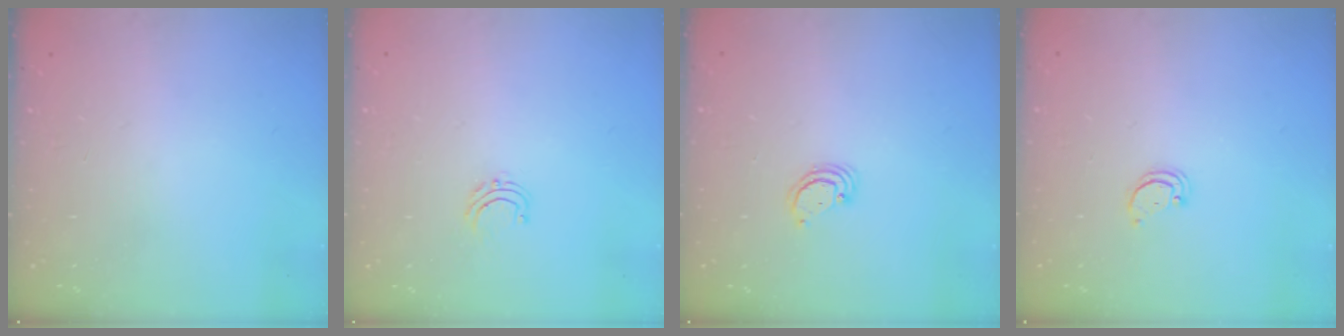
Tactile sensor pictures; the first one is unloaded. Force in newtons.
{"total": 4.3, "press": 4.3, "slide": 0.3}
{"total": 2.4, "press": 2.4, "slide": 0.2}
{"total": 1.5, "press": 1.5, "slide": 0.1}